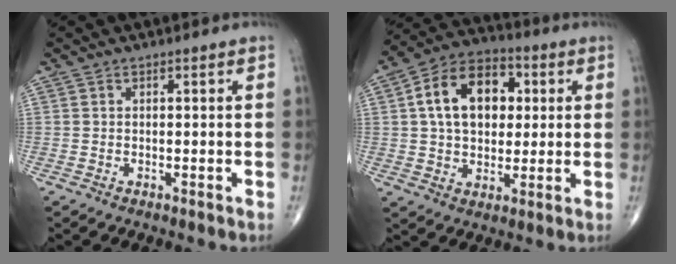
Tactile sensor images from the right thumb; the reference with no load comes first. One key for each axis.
{"total": 15.5, "fx": 3.2, "fy": 10.5, "fz": 10.9, "tx": -0.150, "ty": 0.012, "tz": 0.047}